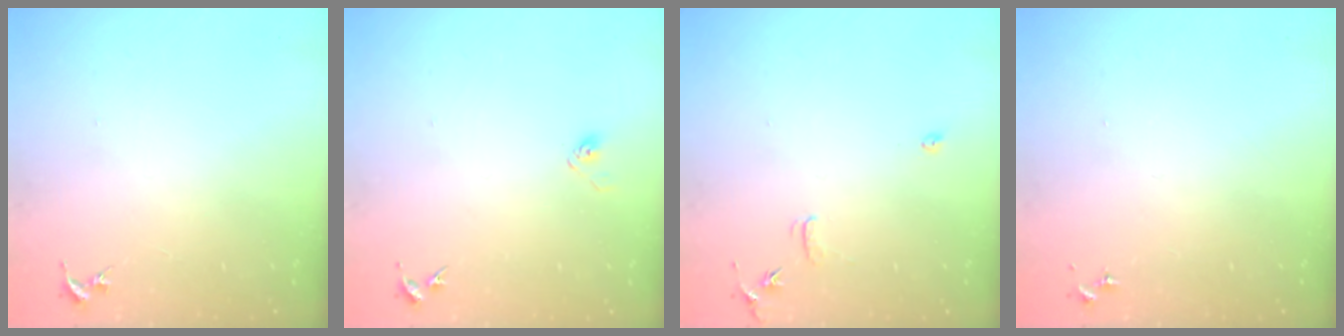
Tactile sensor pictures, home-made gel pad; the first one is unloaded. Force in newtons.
{"total": 3.0, "press": 2.9, "slide": 0.9}
{"total": 6.9, "press": 6.9, "slide": 0.7}
{"total": 0.0}